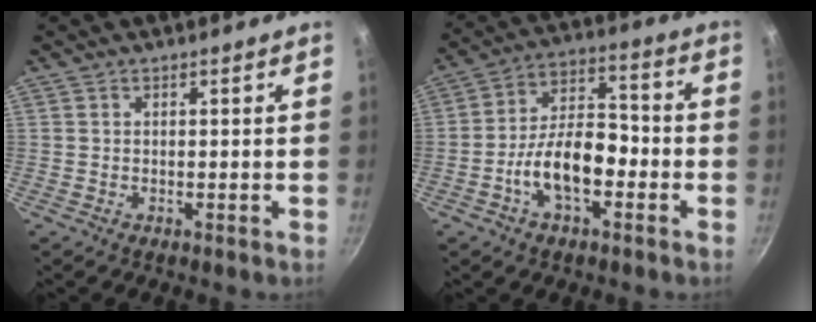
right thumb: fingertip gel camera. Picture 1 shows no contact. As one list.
[{"total": 12.7, "force": [-4.3, 6.8, 9.8], "torque": [-0.140, 0.052, -0.082]}]